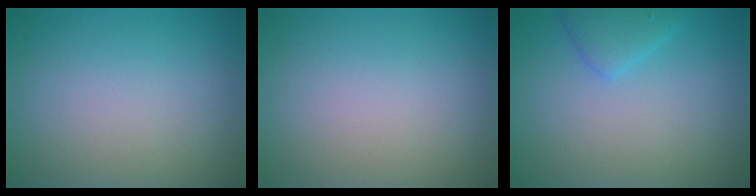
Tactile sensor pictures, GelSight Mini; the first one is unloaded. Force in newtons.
{"total": 0.0}
{"total": 2.0, "press": 2.0, "slide": 0.1}